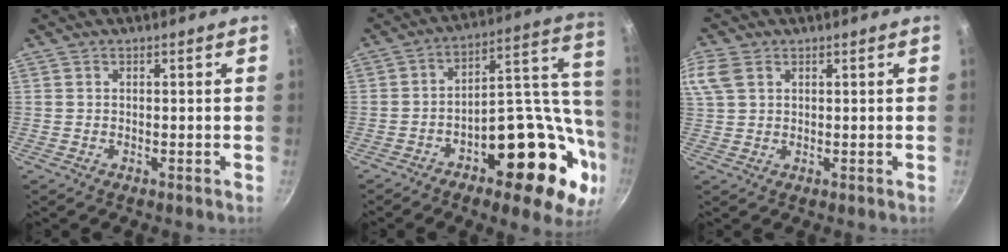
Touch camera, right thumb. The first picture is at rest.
{"total": 25.2, "force": [-8.6, 12.4, 20.1], "torque": [-0.203, 0.063, -0.116]}
{"total": 6.0, "force": [2.6, 3.9, 3.7], "torque": [-0.084, 0.014, 0.053]}